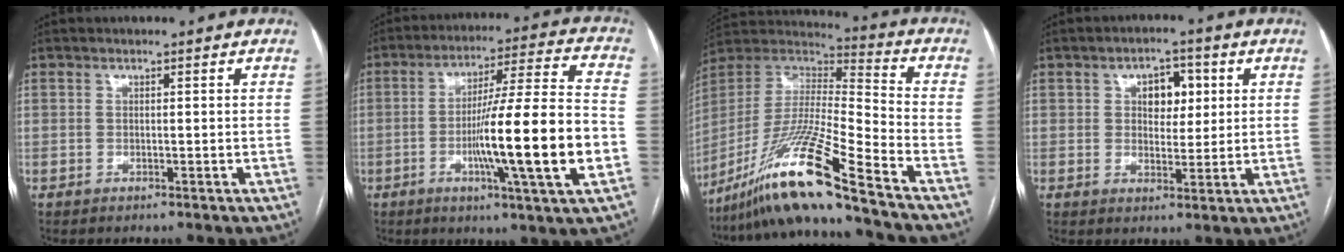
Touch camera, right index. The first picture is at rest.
{"total": 18.3, "force": [-4.3, -0.4, 17.8], "torque": [-0.288, -0.005, -0.072]}
{"total": 19.5, "force": [-14.1, -1.4, 13.4], "torque": [-0.289, -0.023, -0.267]}
{"total": 5.5, "force": [1.6, 3.3, 4.1], "torque": [-0.057, 0.014, 0.027]}